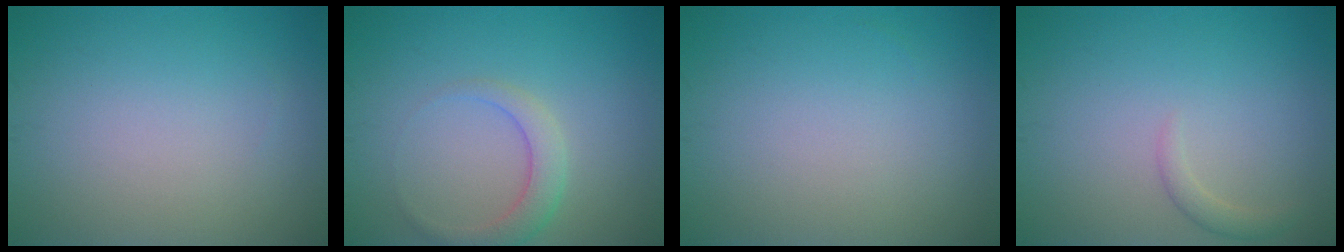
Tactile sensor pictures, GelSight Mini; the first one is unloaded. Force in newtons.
{"total": 2.5, "press": 2.5, "slide": 0.1}
{"total": 0.0}
{"total": 1.2, "press": 1.2, "slide": 0.1}